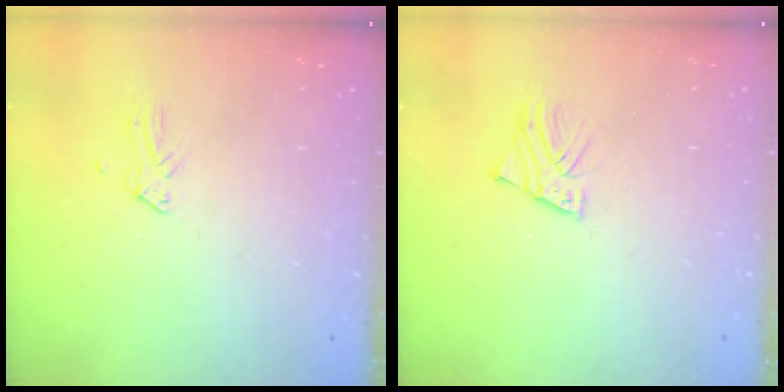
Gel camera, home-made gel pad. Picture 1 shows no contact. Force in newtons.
{"total": 2.0, "press": 2.0, "slide": 0.1}